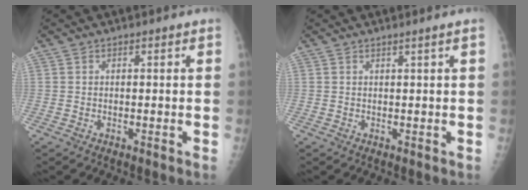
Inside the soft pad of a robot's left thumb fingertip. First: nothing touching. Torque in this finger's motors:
{"motor_torque": [-0.24, 0.05, -0.46, -0.24, 0.01]}